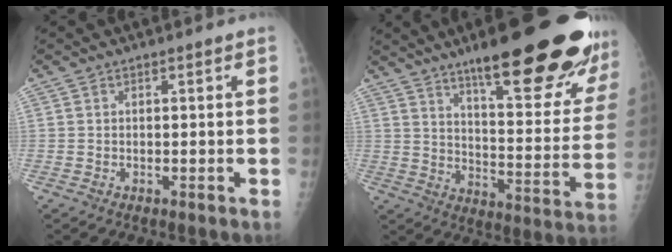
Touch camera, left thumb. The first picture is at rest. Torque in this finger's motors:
{"motor_torque": [3.73, 1.28, 1.61, -1.16, 0.14]}